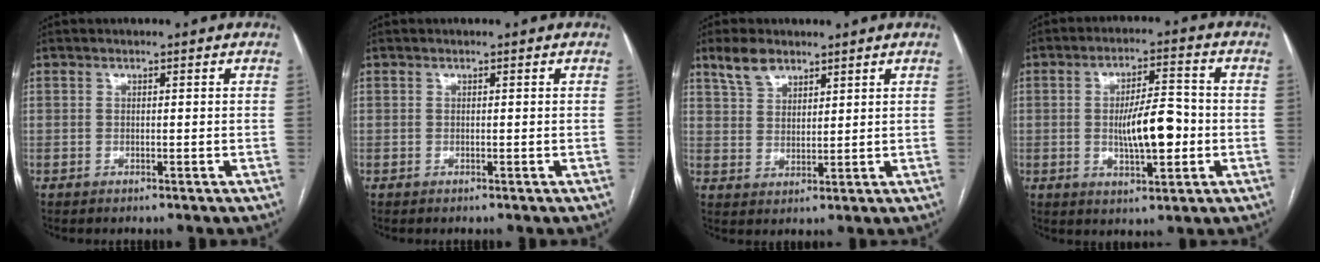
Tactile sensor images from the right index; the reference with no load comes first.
{"total": 0.0}
{"total": 5.4, "force": [4.1, 2.7, 2.2], "torque": [-0.049, 0.011, 0.088]}
{"total": 9.0, "force": [-1.1, 2.6, 8.5], "torque": [-0.150, 0.007, -0.016]}